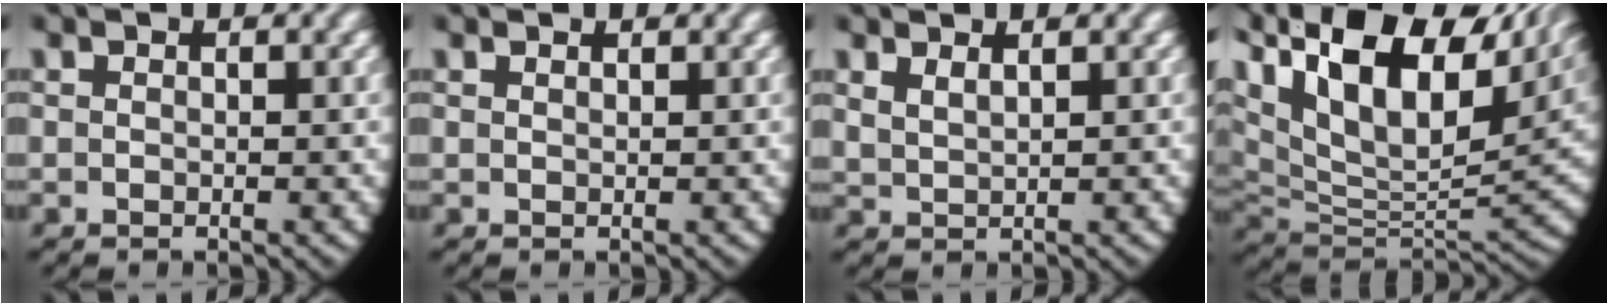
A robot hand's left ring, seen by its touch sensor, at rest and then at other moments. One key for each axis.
{"total": 0.8, "fx": 0.6, "fy": -0.5, "fz": 0.0, "tx": 0.003, "ty": -0.005, "tz": 0.015}
{"total": 1.7, "fx": 1.6, "fy": 0.4, "fz": 0.5, "tx": -0.011, "ty": 0.001, "tz": 0.035}
{"total": 18.2, "fx": 7.2, "fy": 10.8, "fz": 12.8, "tx": -0.236, "ty": 0.010, "tz": 0.104}